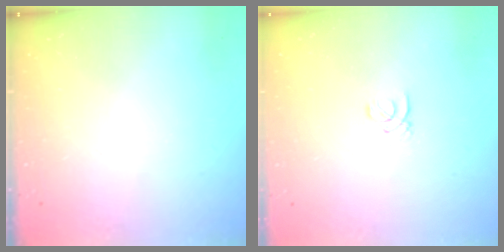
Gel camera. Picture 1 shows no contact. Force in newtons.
{"total": 1.0, "press": 1.0, "slide": 0.1}